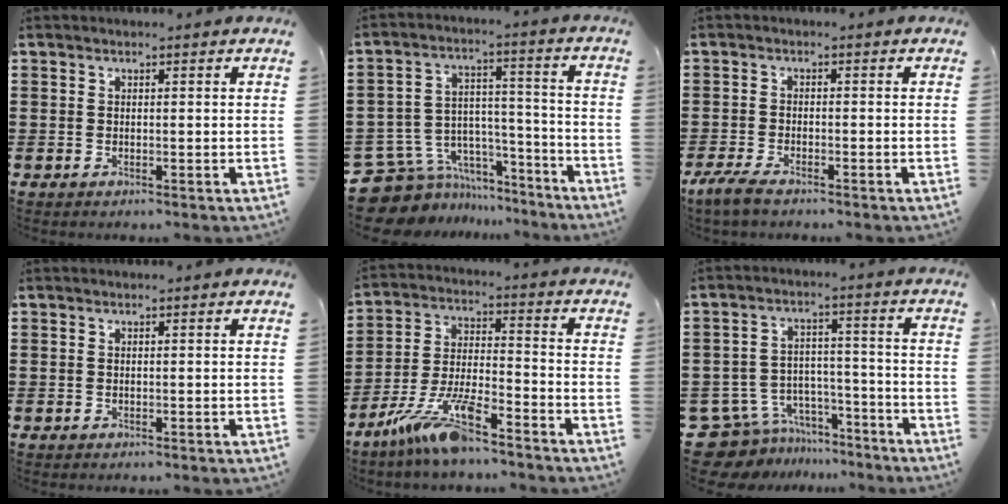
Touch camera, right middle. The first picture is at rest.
{"total": 8.3, "force": [-6.3, 5.2, 1.5], "torque": [-0.059, 0.006, -0.119]}
{"total": 2.9, "force": [-2.3, 0.5, 1.7], "torque": [-0.045, -0.003, -0.049]}
{"total": 0.0}
{"total": 10.2, "force": [-8.1, 1.6, 6.0], "torque": [-0.134, 0.004, -0.159]}
{"total": 8.5, "force": [-7.5, 3.8, 1.1], "torque": [-0.047, 0.024, -0.151]}